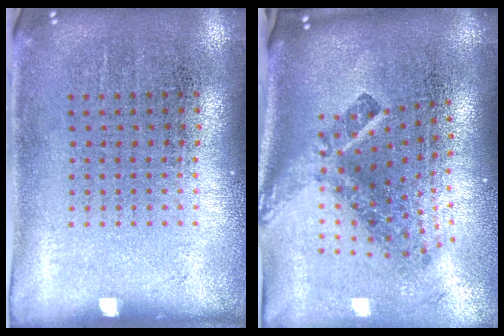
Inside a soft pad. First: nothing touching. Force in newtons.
{"total": 2.9, "press": 1.7, "slide": 2.3}